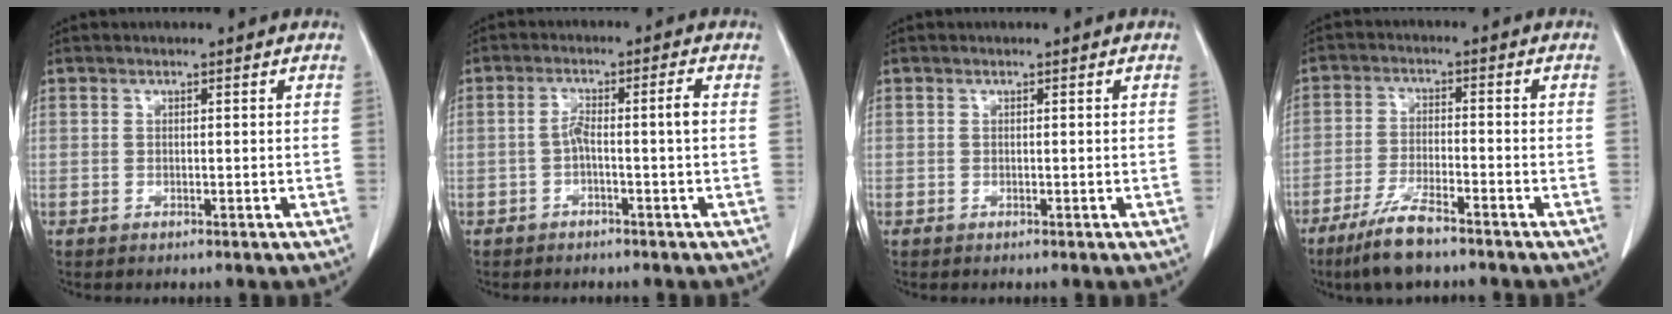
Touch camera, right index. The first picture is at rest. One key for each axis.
{"total": 3.6, "fx": -0.9, "fy": -0.2, "fz": 3.5, "tx": -0.066, "ty": 0.018, "tz": -0.013}
{"total": 0.0}
{"total": 7.3, "fx": -5.5, "fy": 0.9, "fz": 4.8, "tx": -0.100, "ty": -0.015, "tz": -0.103}